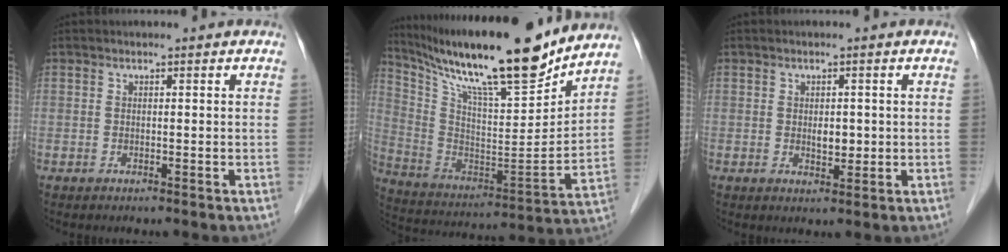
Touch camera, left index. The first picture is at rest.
{"total": 23.4, "force": [19.0, 2.5, 13.4], "torque": [-0.251, -0.016, 0.320]}
{"total": 2.1, "force": [-0.1, 1.2, 1.8], "torque": [-0.030, -0.005, 0.001]}